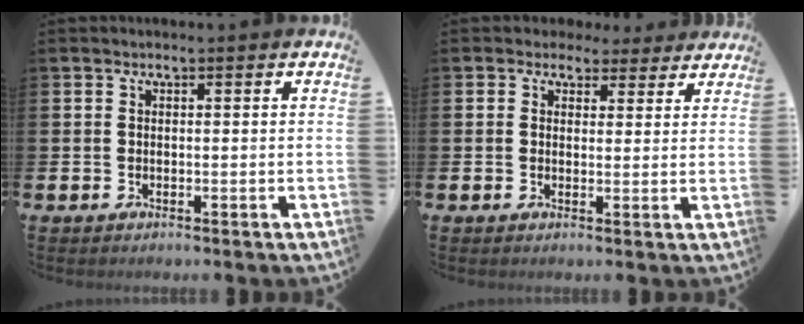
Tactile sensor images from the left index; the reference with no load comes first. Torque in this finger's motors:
{"motor_torque": [0.95, -1.19, 0.33, 0.00]}